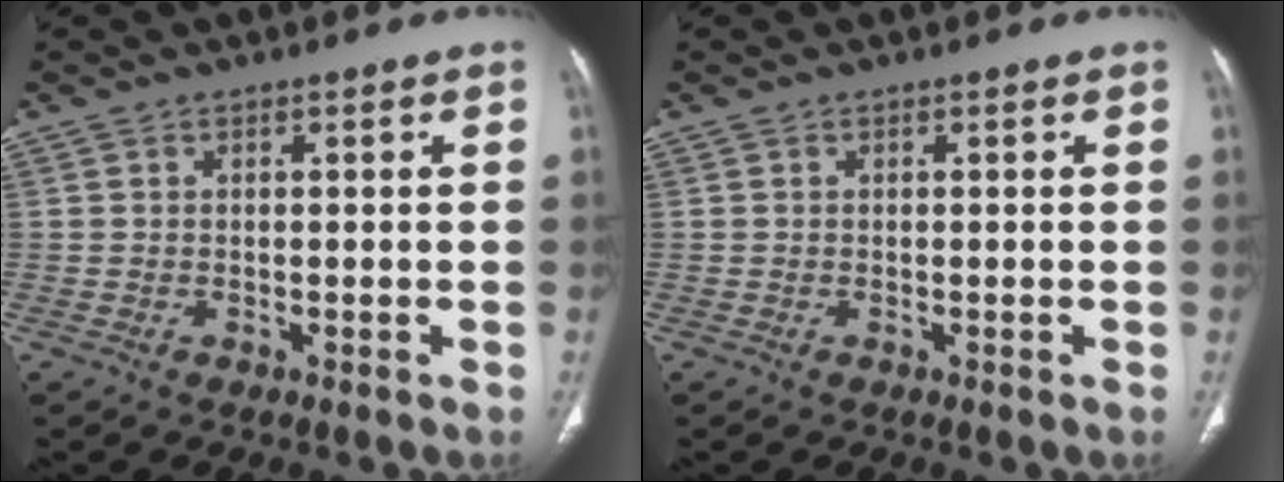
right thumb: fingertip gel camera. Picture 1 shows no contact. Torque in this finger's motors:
{"motor_torque": [0.04, 0.04, 0.25, -0.08, -0.01]}